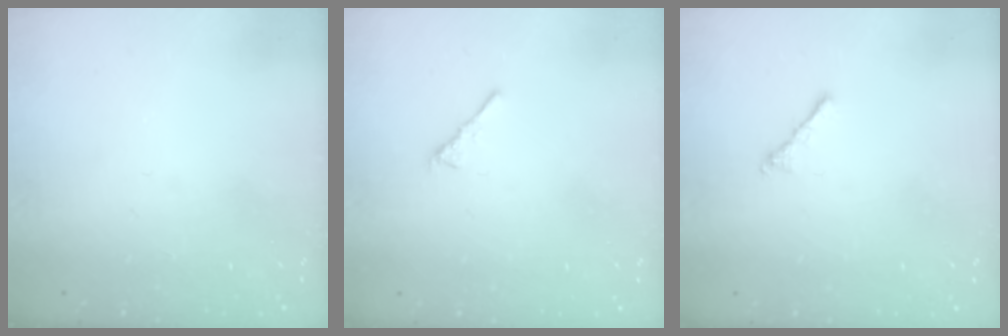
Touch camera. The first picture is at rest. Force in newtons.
{"total": 2.9, "press": 2.8, "slide": 0.7}
{"total": 1.0, "press": 0.9, "slide": 0.4}